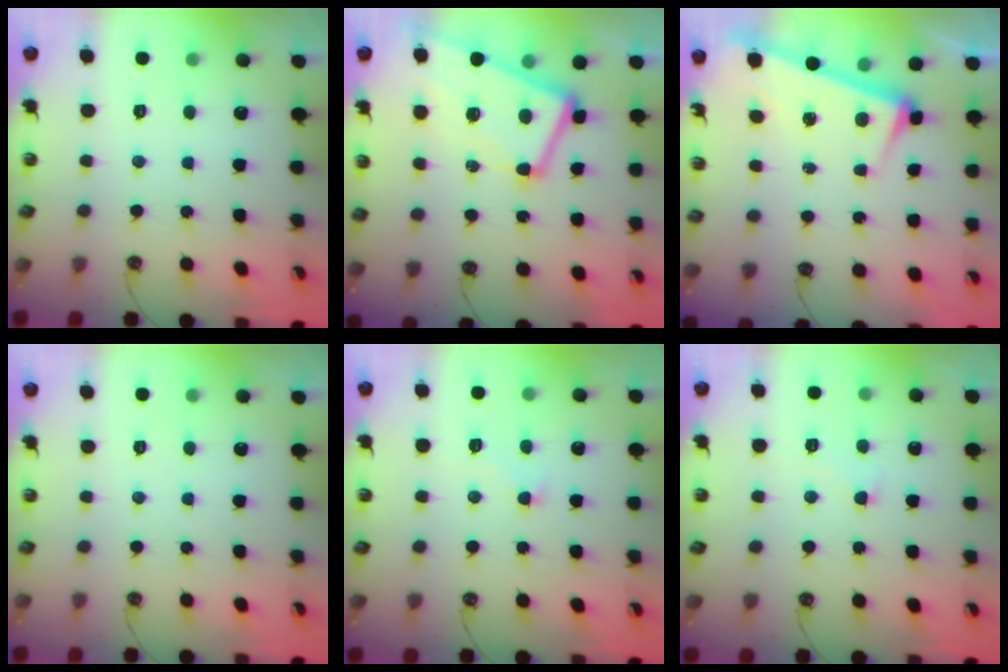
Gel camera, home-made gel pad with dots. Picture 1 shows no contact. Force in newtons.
{"total": 2.9, "press": 2.8, "slide": 0.9}
{"total": 3.3, "press": 3.2, "slide": 0.8}
{"total": 0.0}
{"total": 0.8, "press": 0.5, "slide": 0.6}
{"total": 2.6, "press": 2.6, "slide": 0.6}